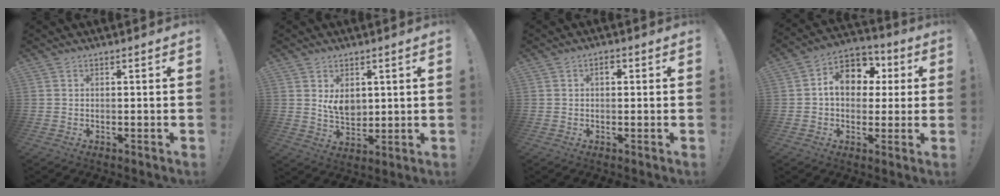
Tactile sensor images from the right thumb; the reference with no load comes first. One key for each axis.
{"total": 6.9, "fx": 2.3, "fy": 4.7, "fz": 4.4, "tx": -0.064, "ty": -0.007, "tz": 0.046}
{"total": 2.1, "fx": 0.3, "fy": 1.4, "fz": 1.6, "tx": -0.019, "ty": 0.004, "tz": 0.000}
{"total": 13.0, "fx": 2.3, "fy": 9.9, "fz": 8.2, "tx": -0.115, "ty": 0.008, "tz": 0.048}